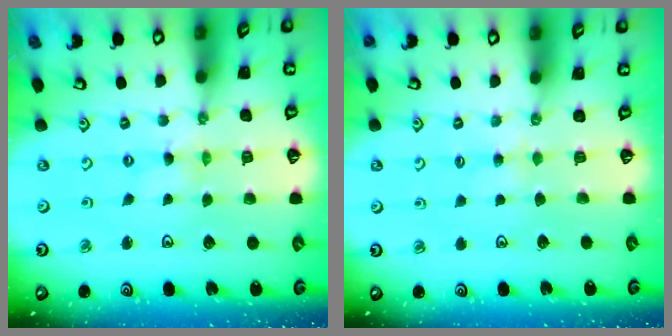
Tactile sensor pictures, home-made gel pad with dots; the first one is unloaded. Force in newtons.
{"total": 1.9, "press": 1.8, "slide": 0.3}